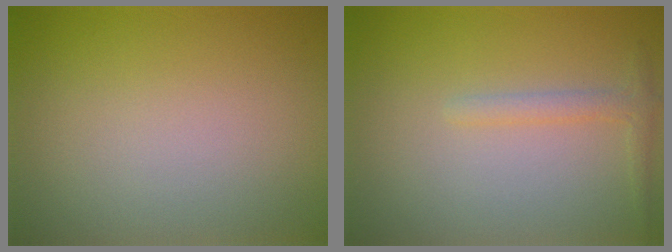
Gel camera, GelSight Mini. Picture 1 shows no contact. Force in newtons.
{"total": 1.4, "press": 1.4, "slide": 0.1}